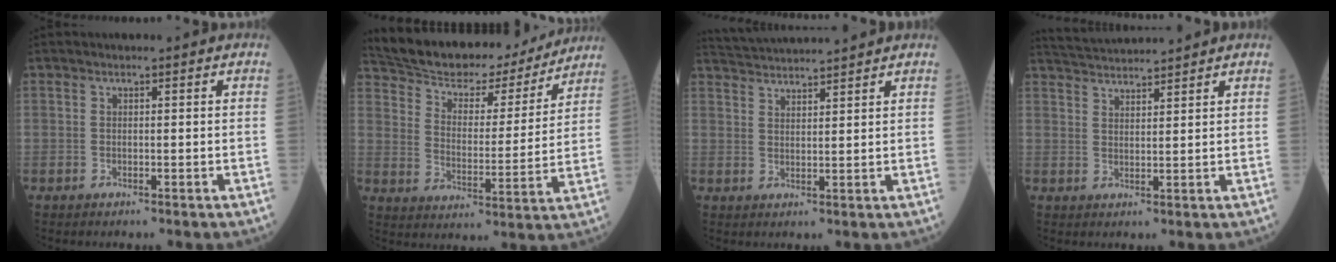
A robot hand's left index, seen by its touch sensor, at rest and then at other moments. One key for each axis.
{"total": 20.4, "fx": 18.5, "fy": 5.8, "fz": 6.4, "tx": -0.114, "ty": 0.002, "tz": 0.271}
{"total": 7.9, "fx": 7.6, "fy": -0.8, "fz": 1.7, "tx": -0.038, "ty": 0.031, "tz": 0.125}
{"total": 6.3, "fx": 6.2, "fy": -0.7, "fz": 1.0, "tx": -0.028, "ty": 0.028, "tz": 0.109}